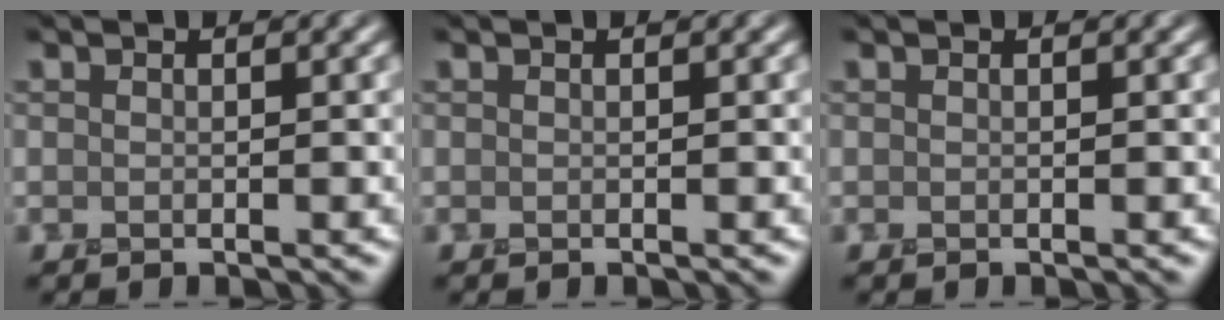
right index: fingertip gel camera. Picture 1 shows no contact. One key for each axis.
{"total": 0.0}
{"total": 0.0}